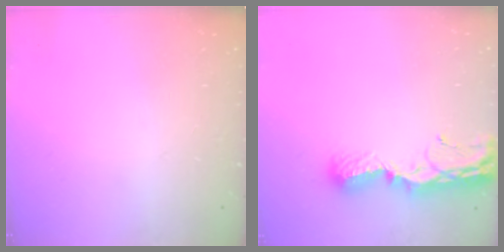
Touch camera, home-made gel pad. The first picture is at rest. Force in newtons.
{"total": 10.1, "press": 10.0, "slide": 0.8}